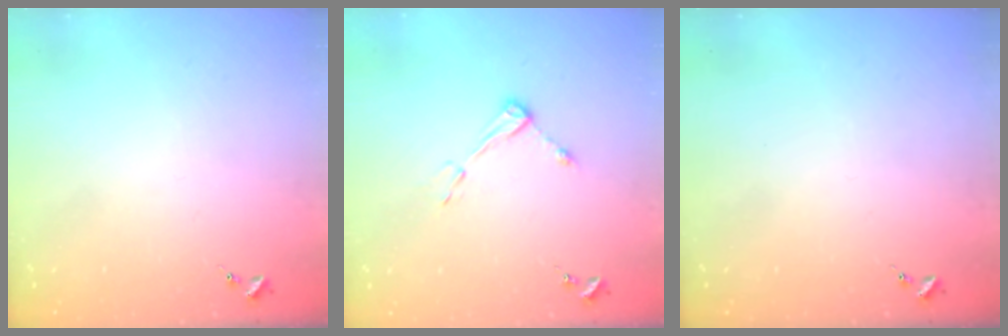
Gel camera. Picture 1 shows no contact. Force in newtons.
{"total": 6.0, "press": 5.9, "slide": 0.6}
{"total": 0.0}